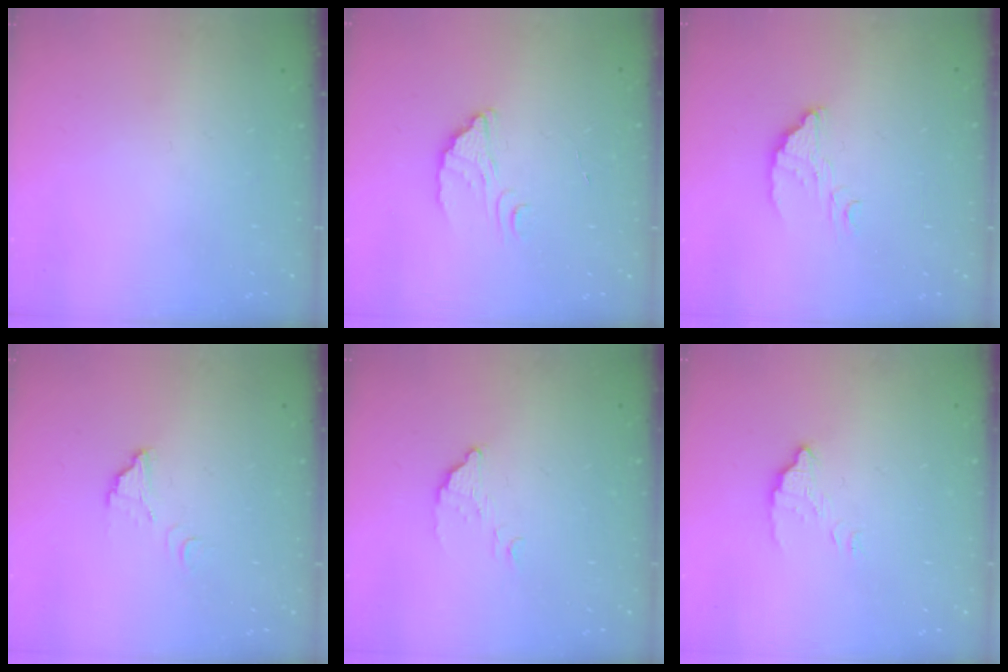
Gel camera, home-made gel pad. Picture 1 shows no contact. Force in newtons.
{"total": 2.6, "press": 2.6, "slide": 0.1}
{"total": 3.7, "press": 3.7, "slide": 0.1}
{"total": 5.1, "press": 5.1, "slide": 0.4}
{"total": 2.9, "press": 2.9, "slide": 0.1}
{"total": 3.5, "press": 3.5, "slide": 0.1}